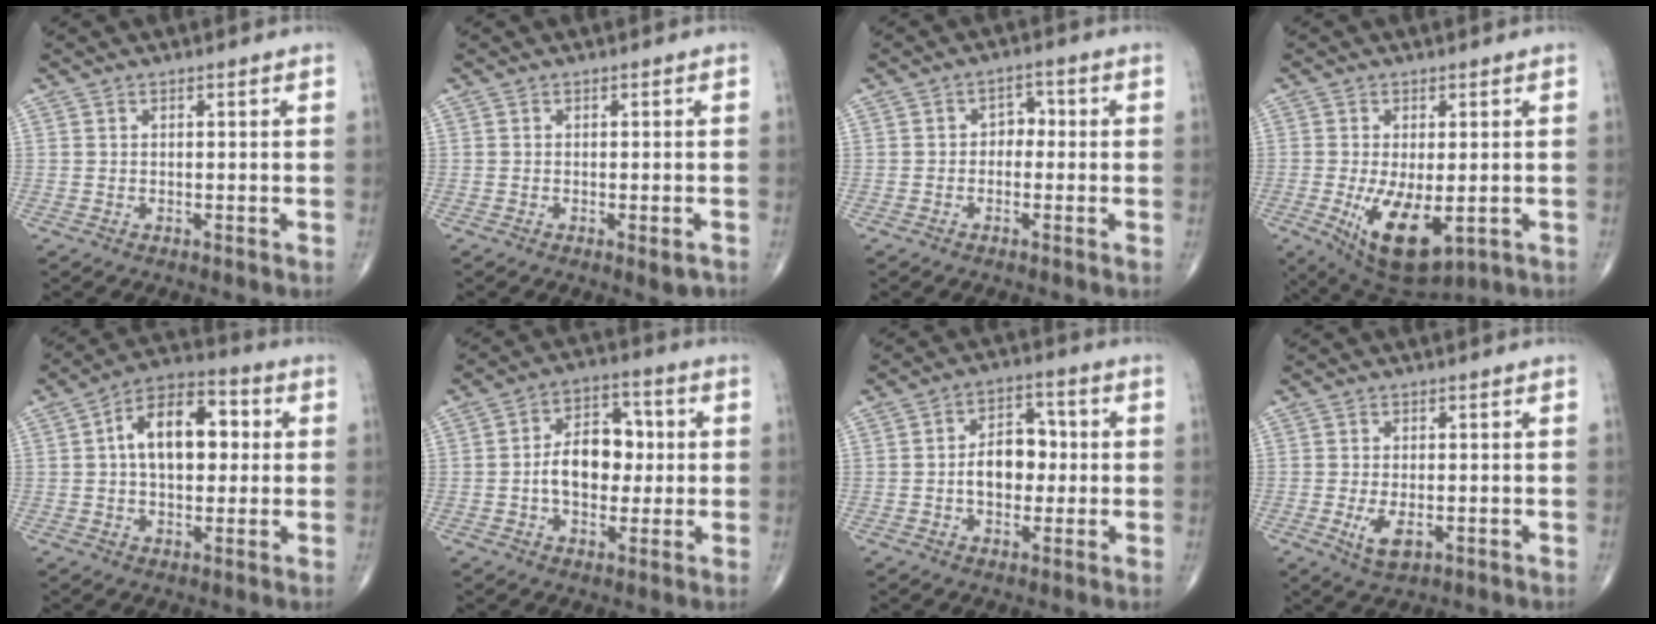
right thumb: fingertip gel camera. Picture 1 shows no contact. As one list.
[{"total": 2.1, "force": [-1.0, 0.7, 1.7], "torque": [-0.016, -0.002, -0.011]}, {"total": 3.1, "force": [-0.4, 2.3, 1.9], "torque": [-0.006, 0.015, -0.017]}, {"total": 11.4, "force": [-2.8, 5.2, 9.8], "torque": [-0.165, -0.021, -0.029]}, {"total": 13.8, "force": [1.9, 8.1, 11.1], "torque": [-0.156, 0.025, 0.020]}, {"total": 11.1, "force": [-0.2, 7.5, 8.2], "torque": [-0.097, 0.023, -0.011]}, {"total": 8.6, "force": [-0.5, 5.9, 6.3], "torque": [-0.072, 0.021, -0.015]}, {"total": 4.3, "force": [-1.2, 2.1, 3.6], "torque": [-0.065, -0.008, -0.016]}]